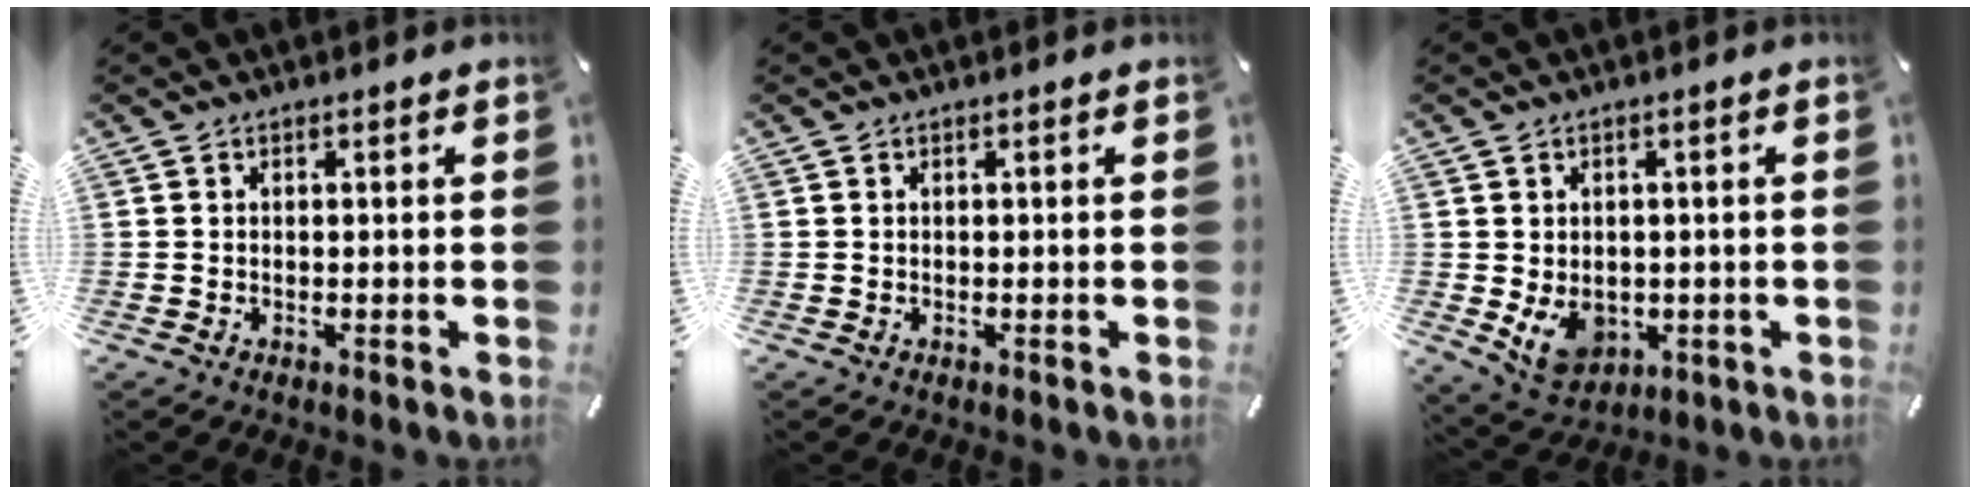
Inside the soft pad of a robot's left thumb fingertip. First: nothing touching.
{"total": 0.0}
{"total": 7.3, "force": [-1.1, 5.9, 4.1], "torque": [-0.070, 0.002, -0.019]}